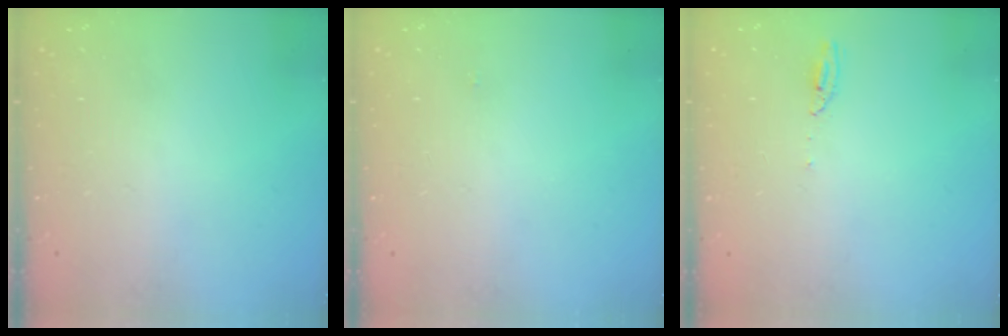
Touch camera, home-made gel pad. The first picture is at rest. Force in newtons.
{"total": 15.5, "press": 3.5, "slide": 15.1}
{"total": 4.4, "press": 4.4, "slide": 0.1}